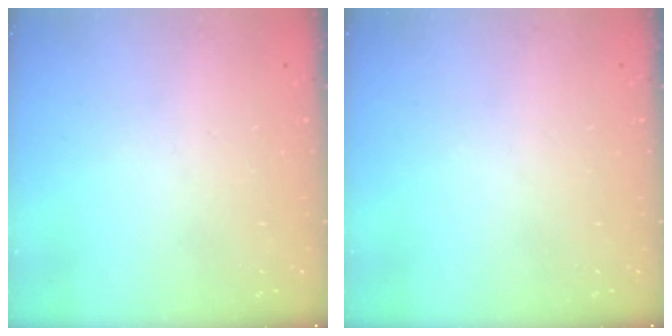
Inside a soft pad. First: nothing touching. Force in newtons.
{"total": 0.0}